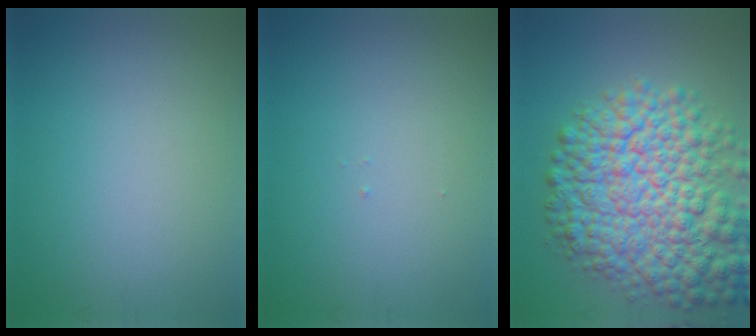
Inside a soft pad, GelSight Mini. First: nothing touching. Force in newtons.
{"total": 0.0}
{"total": 12.3, "press": 12.3, "slide": 0.5}